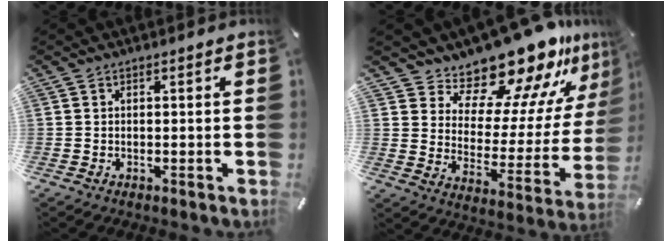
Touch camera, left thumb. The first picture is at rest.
{"total": 18.0, "force": [16.5, 5.6, 4.5], "torque": [-0.071, -0.159, 0.276]}